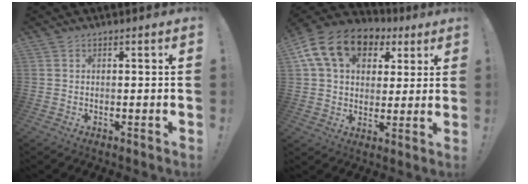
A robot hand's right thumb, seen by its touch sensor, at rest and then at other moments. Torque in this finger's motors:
{"motor_torque": [0.23, 1.01, 0.61, -0.17, 0.40]}